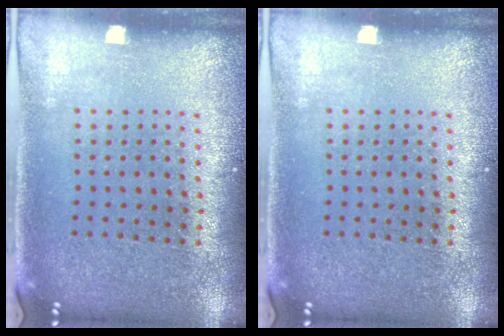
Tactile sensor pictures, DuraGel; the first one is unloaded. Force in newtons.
{"total": 0.0}